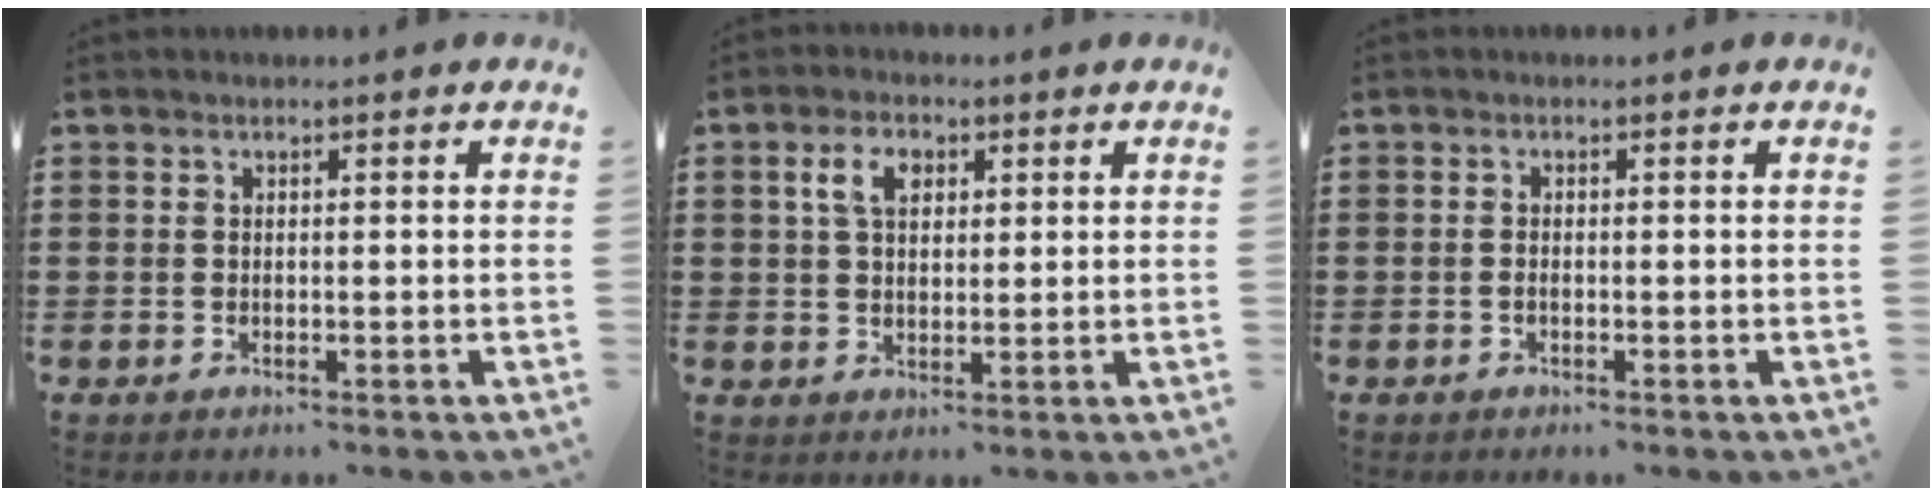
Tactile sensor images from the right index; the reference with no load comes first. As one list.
[{"total": 4.1, "force": [1.4, 2.6, 2.9], "torque": [-0.067, 0.014, 0.022]}, {"total": 0.6, "force": [-0.3, 0.1, 0.5], "torque": [-0.011, -0.005, -0.003]}]